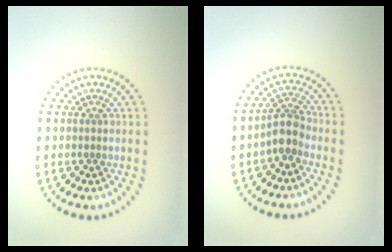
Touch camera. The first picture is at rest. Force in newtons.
{"total": 2.8, "press": 2.3, "slide": 1.7}